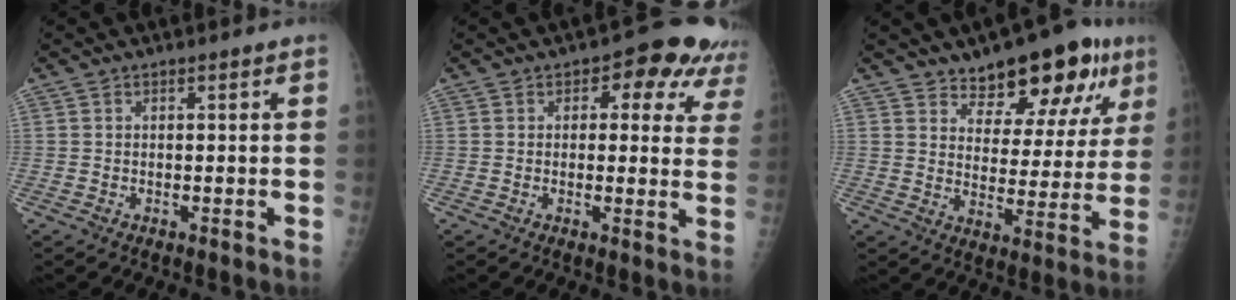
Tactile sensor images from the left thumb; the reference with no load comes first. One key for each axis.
{"total": 11.3, "fx": 5.7, "fy": 6.3, "fz": 7.4, "tx": -0.030, "ty": -0.016, "tz": 0.049}
{"total": 15.2, "fx": 9.9, "fy": 7.1, "fz": 9.2, "tx": -0.067, "ty": -0.047, "tz": 0.144}